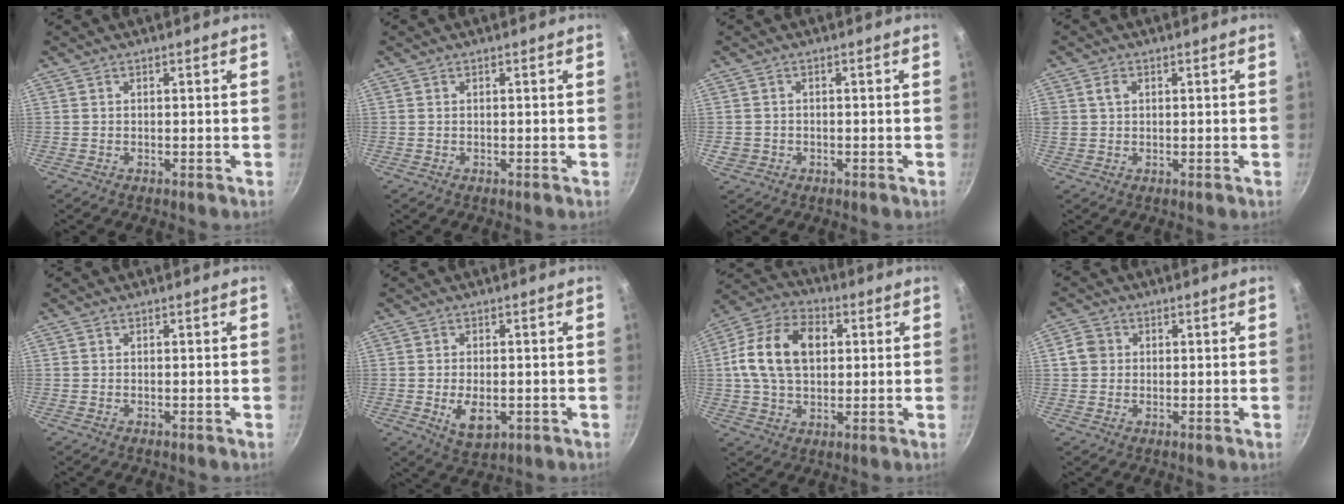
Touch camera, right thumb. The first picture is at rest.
{"total": 0.0}
{"total": 2.3, "force": [-0.6, 2.0, 0.9], "torque": [-0.016, 0.006, -0.004]}
{"total": 2.4, "force": [0.8, 1.8, 1.4], "torque": [-0.016, 0.003, 0.015]}
{"total": 0.0}
{"total": 6.6, "force": [-1.4, 3.8, 5.2], "torque": [-0.078, -0.004, -0.013]}
{"total": 15.6, "force": [2.6, 10.6, 11.1], "torque": [-0.184, 0.019, 0.031]}
{"total": 3.9, "force": [0.4, 3.6, 1.5], "torque": [-0.007, 0.009, 0.001]}